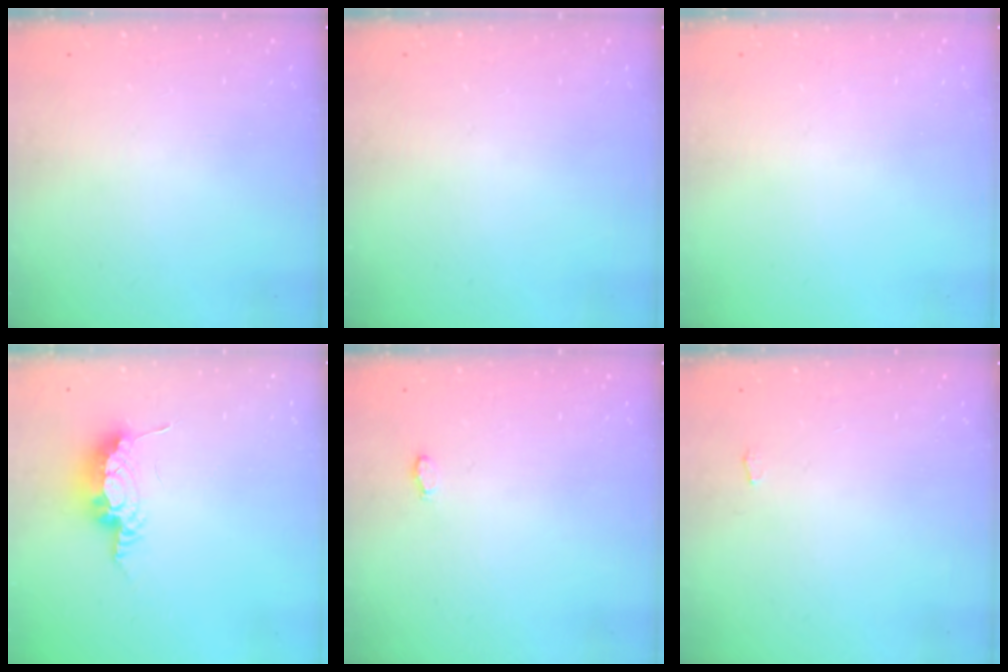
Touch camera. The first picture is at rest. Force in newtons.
{"total": 0.0}
{"total": 0.0}
{"total": 8.4, "press": 8.2, "slide": 1.6}
{"total": 3.5, "press": 3.5, "slide": 0.5}
{"total": 2.7, "press": 2.7, "slide": 0.3}